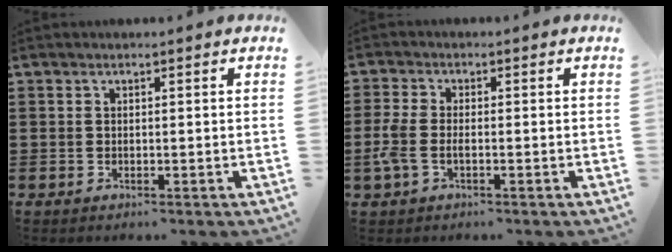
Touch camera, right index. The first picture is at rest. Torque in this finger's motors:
{"motor_torque": [0.49, 0.31, 0.38, 0.08]}